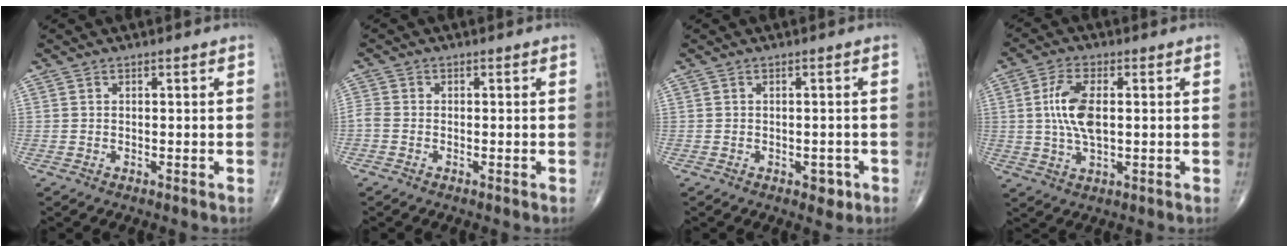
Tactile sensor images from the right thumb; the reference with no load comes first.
{"total": 1.8, "force": [-0.8, 1.3, 1.0], "torque": [-0.024, 0.000, -0.023]}
{"total": 2.5, "force": [-1.2, 1.4, 1.6], "torque": [-0.007, 0.002, -0.012]}
{"total": 8.6, "force": [0.9, 3.9, 7.6], "torque": [-0.160, -0.001, 0.018]}